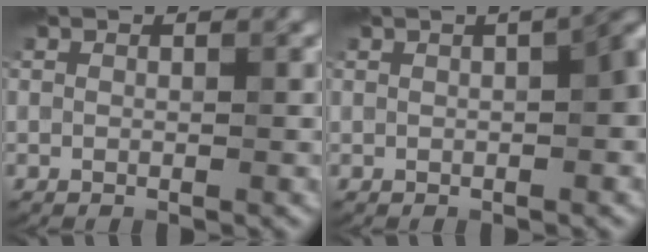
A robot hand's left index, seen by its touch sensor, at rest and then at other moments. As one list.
[{"total": 3.3, "force": [0.2, 0.9, 3.2], "torque": [-0.033, 0.013, 0.009]}]